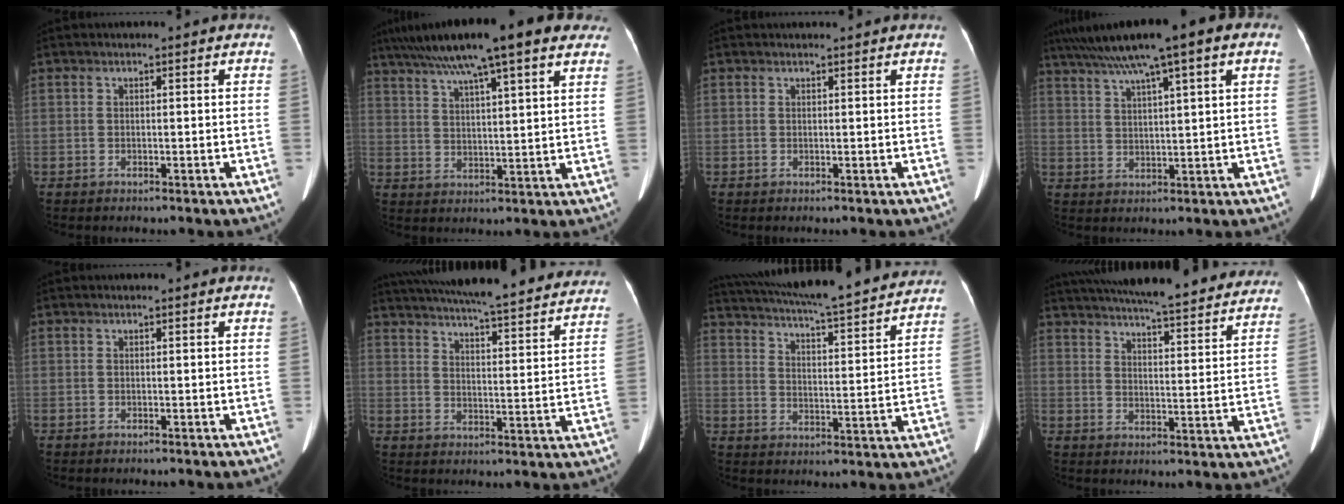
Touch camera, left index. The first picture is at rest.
{"total": 19.4, "force": [14.1, 2.7, 13.0], "torque": [-0.216, 0.053, 0.199]}
{"total": 1.5, "force": [1.5, 0.0, 0.3], "torque": [-0.007, 0.015, 0.022]}
{"total": 13.0, "force": [8.3, 1.4, 9.9], "torque": [-0.164, 0.050, 0.125]}
{"total": 0.0}
{"total": 31.3, "force": [28.0, 4.3, 13.3], "torque": [-0.221, -0.028, 0.351]}
{"total": 25.3, "force": [22.7, 2.6, 10.8], "torque": [-0.185, -0.006, 0.306]}
{"total": 30.9, "force": [27.5, 4.9, 13.3], "torque": [-0.219, -0.026, 0.342]}